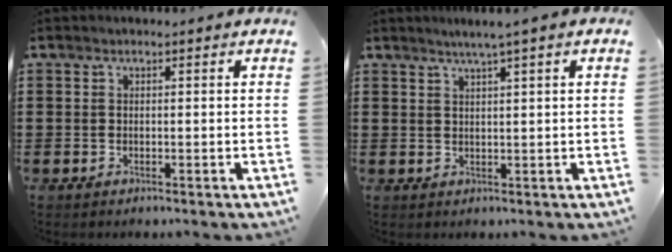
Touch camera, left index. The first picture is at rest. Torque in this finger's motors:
{"motor_torque": [1.13, -1.01, 0.19, 0.08]}